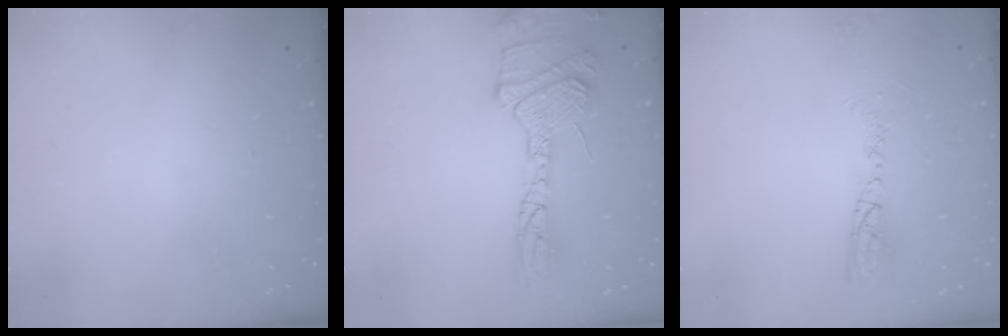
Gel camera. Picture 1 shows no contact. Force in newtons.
{"total": 18.5, "press": 18.3, "slide": 2.8}
{"total": 9.8, "press": 7.6, "slide": 6.3}